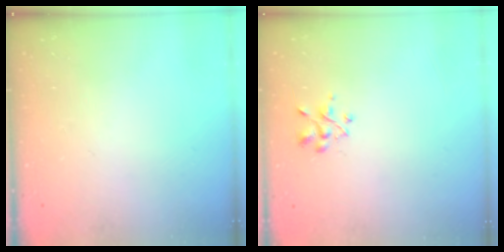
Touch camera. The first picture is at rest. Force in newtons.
{"total": 1.7, "press": 1.6, "slide": 0.7}